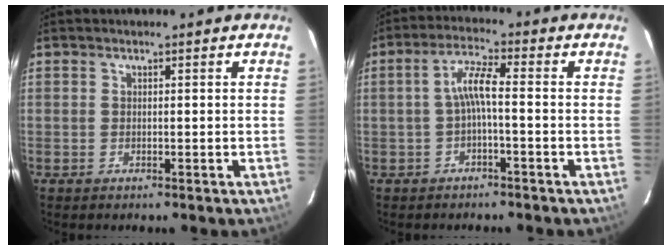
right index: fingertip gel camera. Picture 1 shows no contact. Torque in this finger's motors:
{"motor_torque": [0.68, -0.19, 0.39, 0.11]}